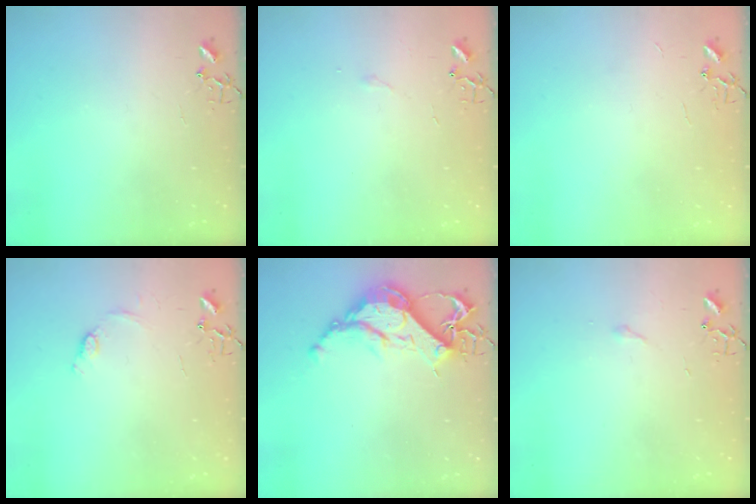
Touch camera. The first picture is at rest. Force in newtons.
{"total": 3.3, "press": 3.2, "slide": 0.6}
{"total": 2.2, "press": 2.2, "slide": 0.3}
{"total": 7.3, "press": 7.3, "slide": 0.7}
{"total": 13.8, "press": 13.8, "slide": 1.1}
{"total": 2.9, "press": 2.9, "slide": 0.5}